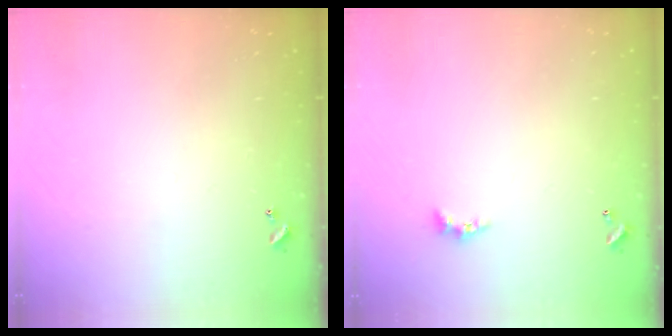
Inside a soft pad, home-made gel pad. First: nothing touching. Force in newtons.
{"total": 2.5, "press": 2.5, "slide": 0.6}